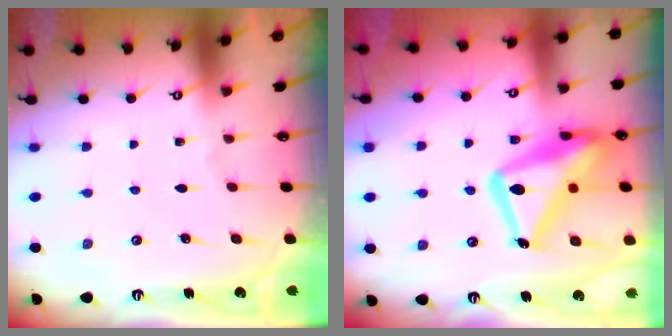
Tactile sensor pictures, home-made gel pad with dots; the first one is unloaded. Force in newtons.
{"total": 21.7, "press": 21.6, "slide": 2.0}